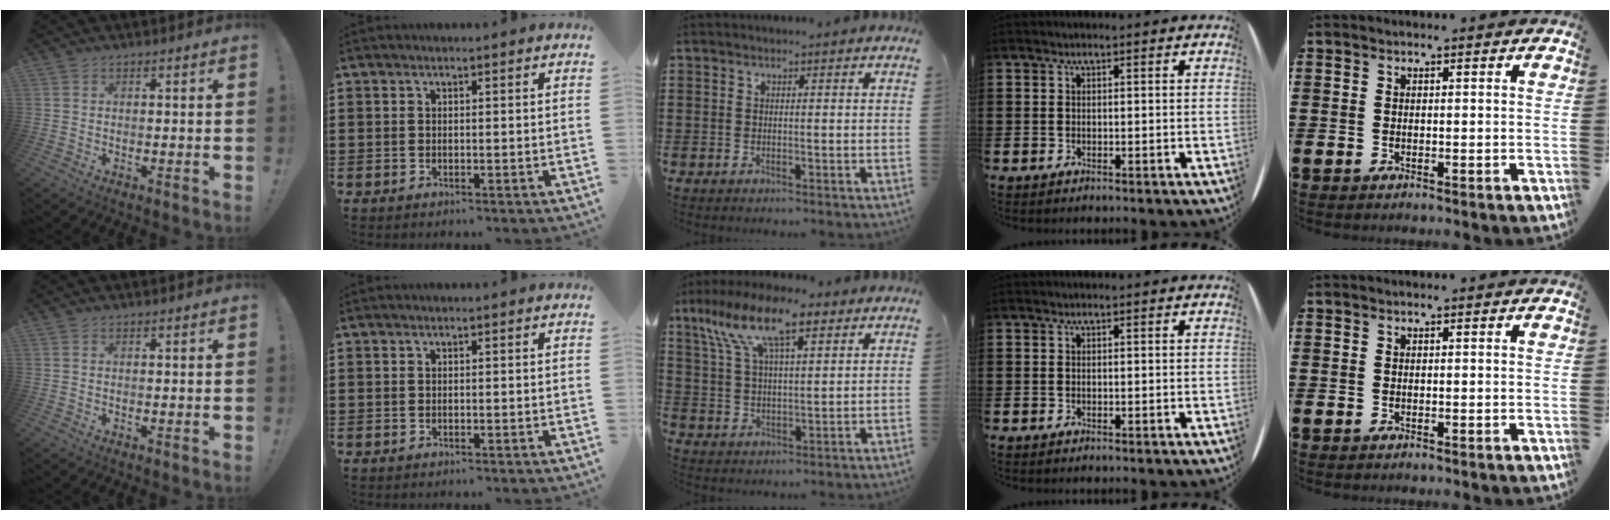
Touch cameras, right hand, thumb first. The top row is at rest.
{"middle": {"total": 11.9, "force": [7.5, 3.9, 8.4], "torque": [-0.171, -0.002, 0.134]}}